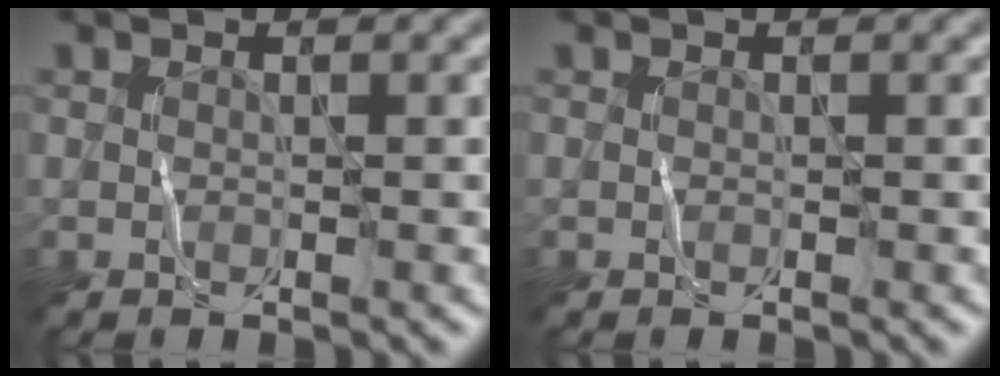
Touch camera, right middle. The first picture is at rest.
{"total": 0.0}